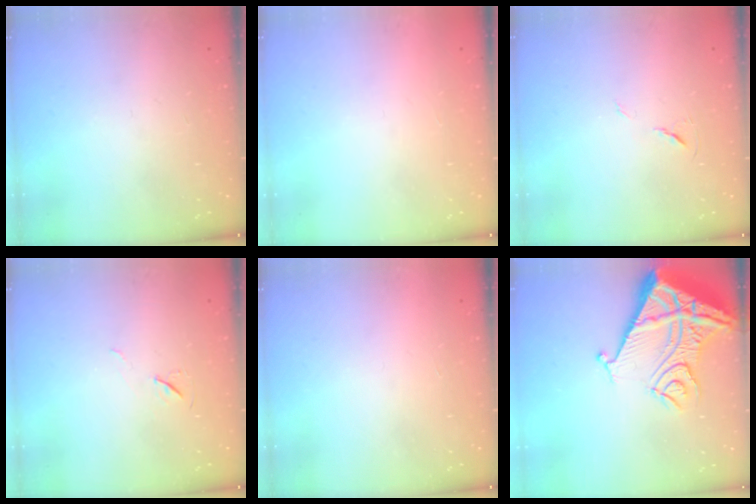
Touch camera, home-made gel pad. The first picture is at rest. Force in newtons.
{"total": 1.5, "press": 1.5, "slide": 0.1}
{"total": 5.1, "press": 4.7, "slide": 2.1}
{"total": 6.4, "press": 5.8, "slide": 2.5}
{"total": 1.6, "press": 1.6, "slide": 0.1}
{"total": 20.1, "press": 19.9, "slide": 2.1}